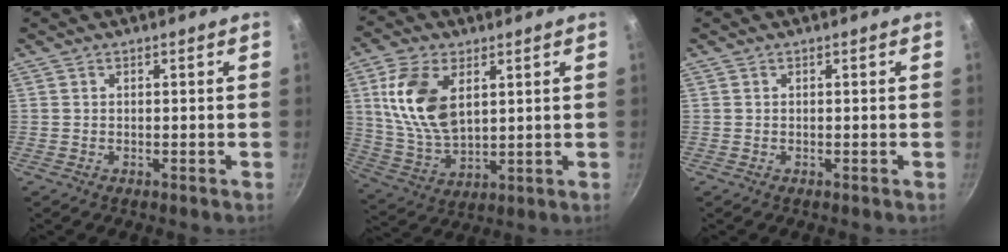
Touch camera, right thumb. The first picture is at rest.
{"total": 14.0, "force": [4.2, 8.0, 10.7], "torque": [-0.197, -0.020, 0.092]}
{"total": 0.0}